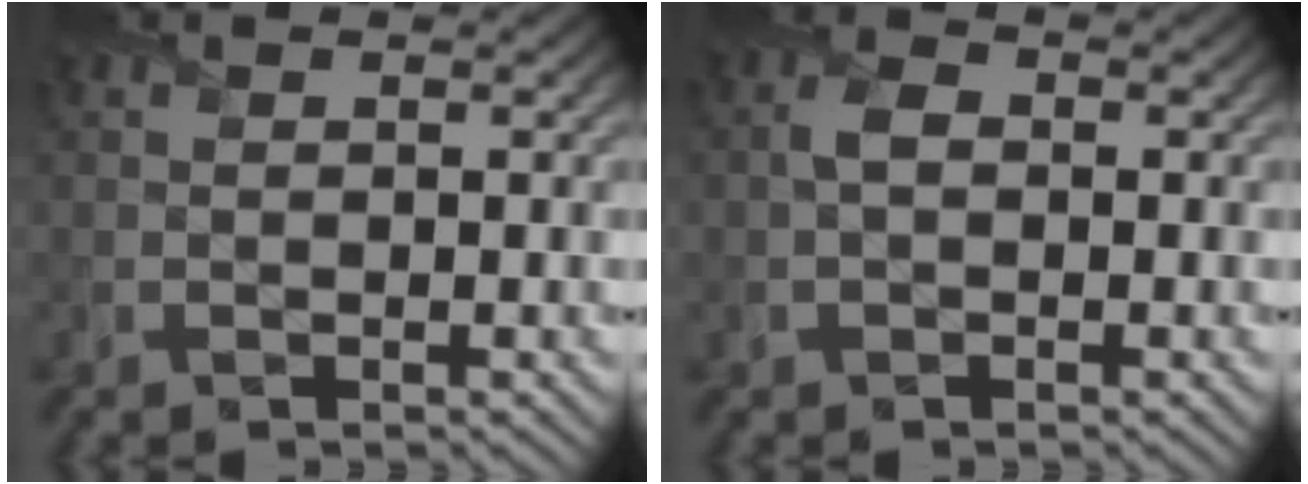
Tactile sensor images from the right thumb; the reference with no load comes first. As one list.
[{"total": 1.9, "force": [-0.1, 1.3, 1.4], "torque": [-0.034, 0.005, -0.005]}]